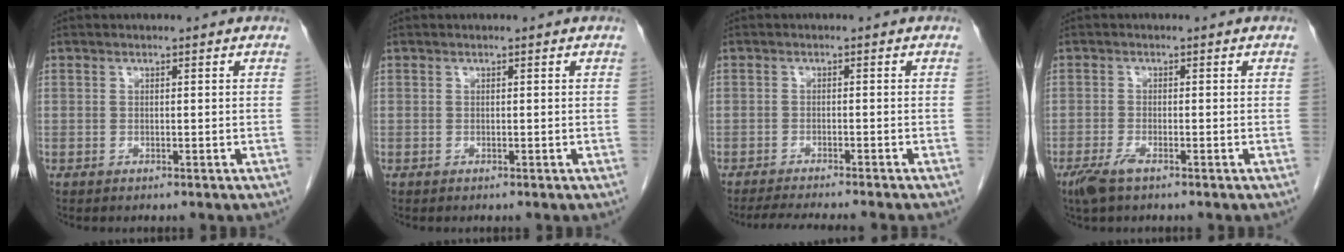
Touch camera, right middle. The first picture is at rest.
{"total": 0.0}
{"total": 8.4, "force": [-7.6, -0.2, 3.7], "torque": [-0.039, -0.017, -0.110]}
{"total": 3.0, "force": [-2.0, 0.6, 2.2], "torque": [-0.052, -0.007, -0.039]}